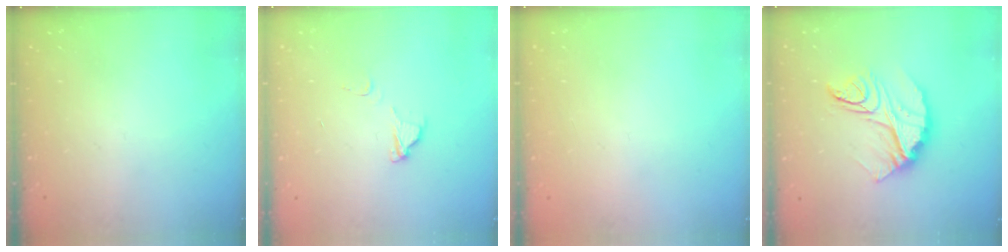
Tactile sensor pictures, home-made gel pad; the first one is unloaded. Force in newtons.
{"total": 4.5, "press": 4.5, "slide": 0.4}
{"total": 2.1, "press": 2.1, "slide": 0.1}
{"total": 12.3, "press": 12.3, "slide": 1.0}